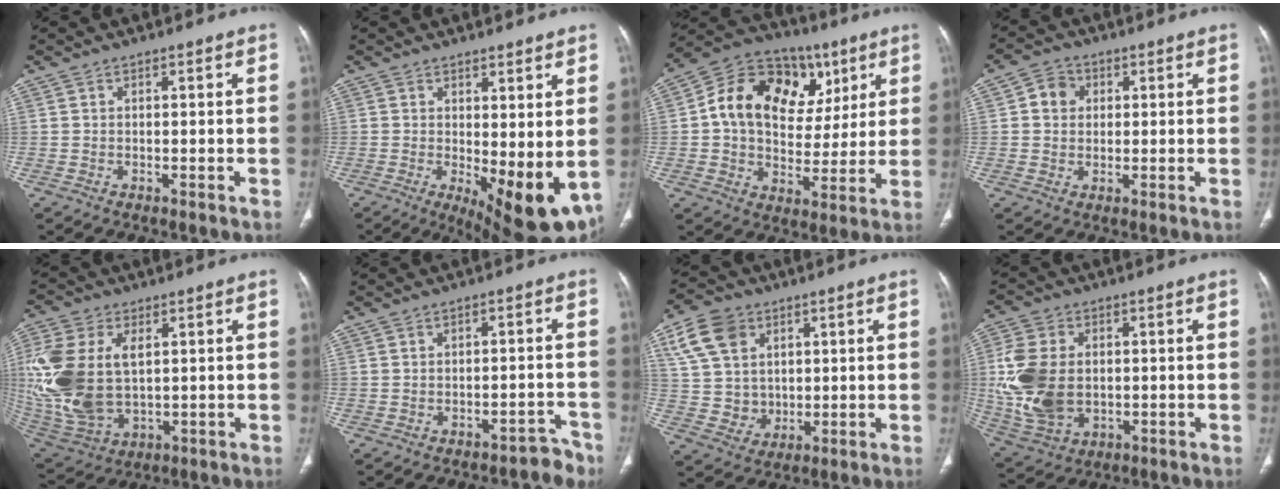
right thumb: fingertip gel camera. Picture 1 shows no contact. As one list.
[{"total": 11.8, "force": [-0.4, 4.4, 11.0], "torque": [-0.147, -0.025, 0.009]}, {"total": 21.3, "force": [6.5, 15.2, 13.4], "torque": [-0.179, 0.024, 0.104]}, {"total": 5.1, "force": [1.1, 4.5, 2.1], "torque": [-0.014, 0.004, 0.014]}, {"total": 18.8, "force": [2.7, 11.5, 14.7], "torque": [-0.335, -0.011, 0.065]}, {"total": 4.0, "force": [-3.4, 2.0, 0.8], "torque": [0.008, 0.041, -0.039]}, {"total": 13.0, "force": [5.2, 10.3, 6.1], "torque": [-0.094, -0.010, 0.106]}, {"total": 14.4, "force": [0.2, 10.1, 10.3], "torque": [-0.213, -0.003, 0.020]}]